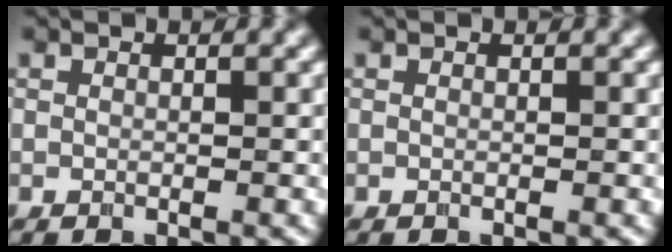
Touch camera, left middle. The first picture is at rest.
{"total": 0.0}